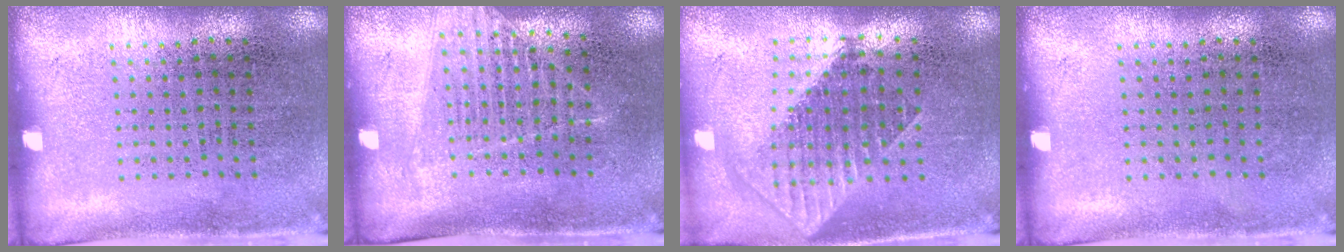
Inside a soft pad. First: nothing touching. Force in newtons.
{"total": 1.2, "press": 1.1, "slide": 0.5}
{"total": 1.8, "press": 1.5, "slide": 1.1}
{"total": 0.0}